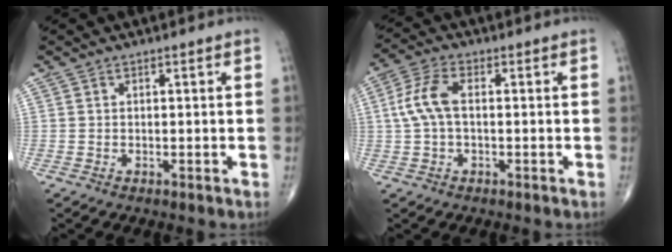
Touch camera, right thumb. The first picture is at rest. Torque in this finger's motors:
{"motor_torque": [-0.63, 0.69, 0.06, -0.07, 0.30]}